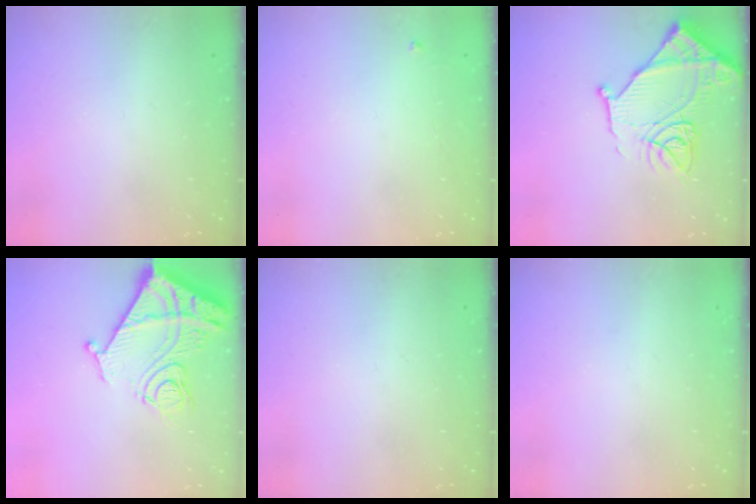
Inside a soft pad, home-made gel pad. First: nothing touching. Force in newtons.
{"total": 3.1, "press": 3.1, "slide": 0.5}
{"total": 17.7, "press": 17.6, "slide": 1.7}
{"total": 14.7, "press": 14.6, "slide": 1.7}
{"total": 0.0}
{"total": 0.0}